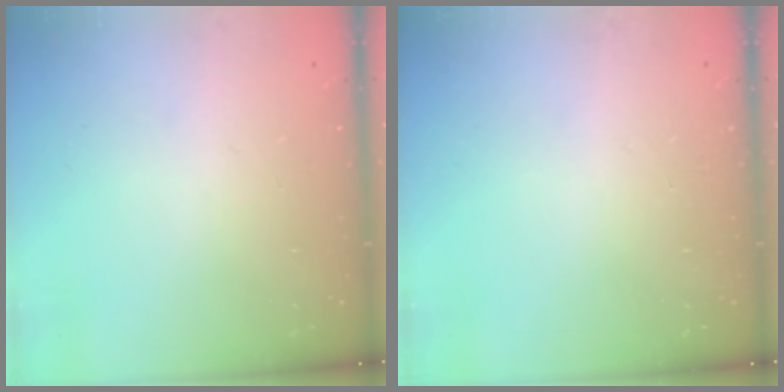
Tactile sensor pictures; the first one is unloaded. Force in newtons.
{"total": 0.0}